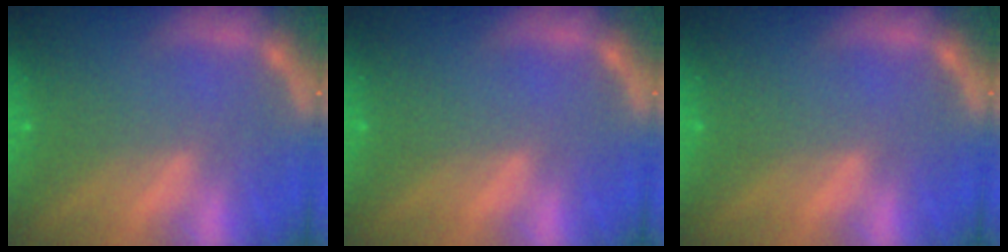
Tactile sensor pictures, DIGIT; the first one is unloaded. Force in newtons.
{"total": 0.0}
{"total": 0.0}